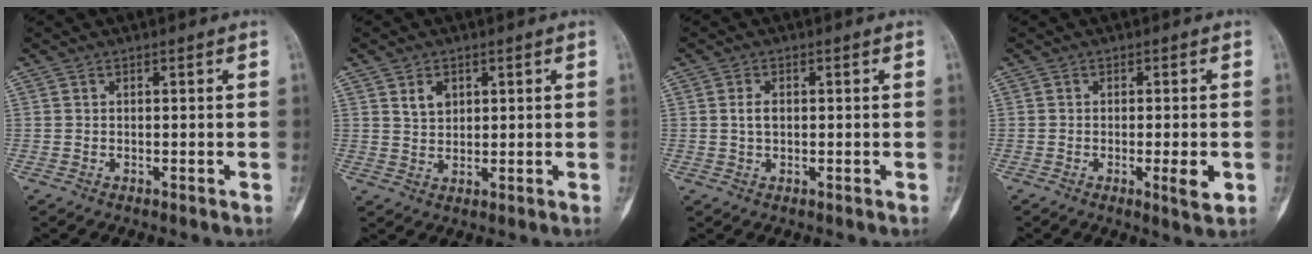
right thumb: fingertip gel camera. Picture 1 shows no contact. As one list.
[{"total": 3.4, "force": [1.6, 2.4, 1.8], "torque": [-0.019, -0.012, 0.033]}, {"total": 2.4, "force": [0.3, 1.5, 1.8], "torque": [-0.034, 0.002, 0.005]}, {"total": 4.4, "force": [-1.1, 0.9, 4.1], "torque": [-0.061, -0.008, -0.014]}]